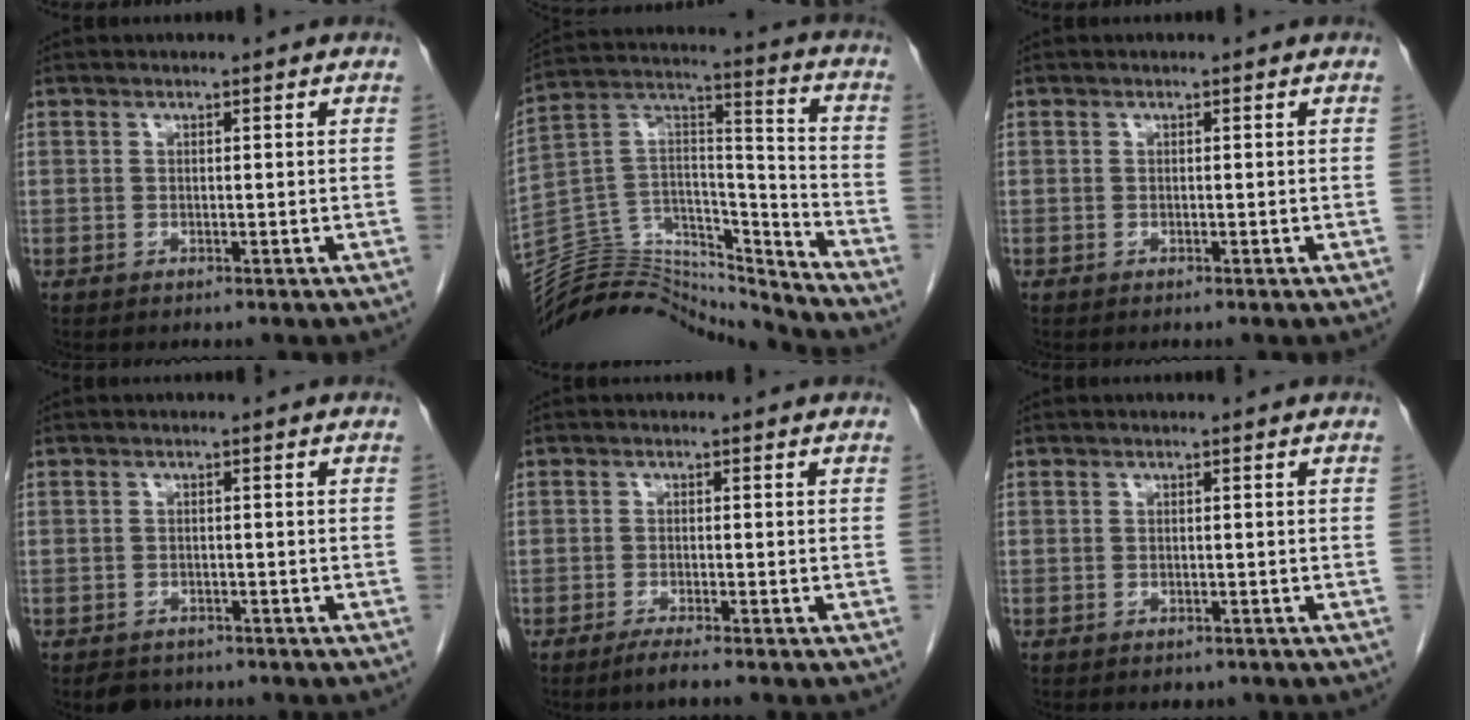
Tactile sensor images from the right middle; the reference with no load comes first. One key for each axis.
{"total": 21.3, "fx": -20.6, "fy": 4.3, "fz": 2.9, "tx": -0.061, "ty": 0.063, "tz": -0.340}
{"total": 0.0}
{"total": 3.1, "fx": -2.4, "fy": 1.8, "fz": 0.7, "tx": -0.015, "ty": 0.000, "tz": -0.033}
{"total": 1.8, "fx": -1.4, "fy": -0.4, "fz": 1.0, "tx": -0.028, "ty": -0.005, "tz": -0.030}
{"total": 1.0, "fx": -0.8, "fy": 0.6, "fz": 0.2, "tx": -0.006, "ty": -0.001, "tz": -0.005}